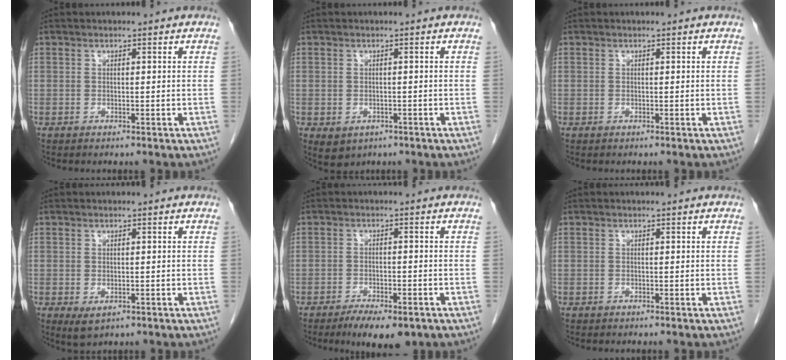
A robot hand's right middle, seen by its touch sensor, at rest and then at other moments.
{"total": 3.0, "force": [-1.4, 2.3, 1.3], "torque": [-0.018, -0.002, -0.008]}
{"total": 0.0}
{"total": 2.3, "force": [-0.8, 1.3, 1.7], "torque": [-0.027, -0.006, -0.002]}
{"total": 7.2, "force": [-5.0, 2.2, 4.6], "torque": [-0.064, -0.009, -0.072]}
{"total": 0.0}